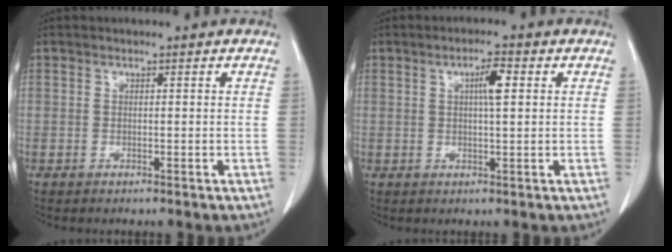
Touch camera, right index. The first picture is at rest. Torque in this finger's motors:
{"motor_torque": [0.08, 0.06, 0.10, 0.04]}